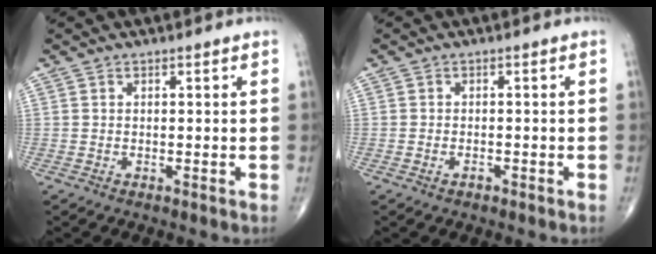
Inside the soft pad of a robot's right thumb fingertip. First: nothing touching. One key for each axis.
{"total": 1.1, "fx": -0.7, "fy": 0.6, "fz": 0.5, "tx": -0.010, "ty": 0.005, "tz": -0.010}